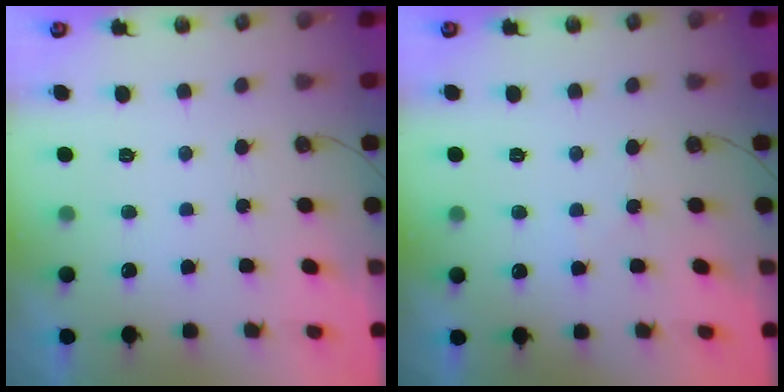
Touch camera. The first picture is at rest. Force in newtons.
{"total": 3.4, "press": 3.4, "slide": 0.6}